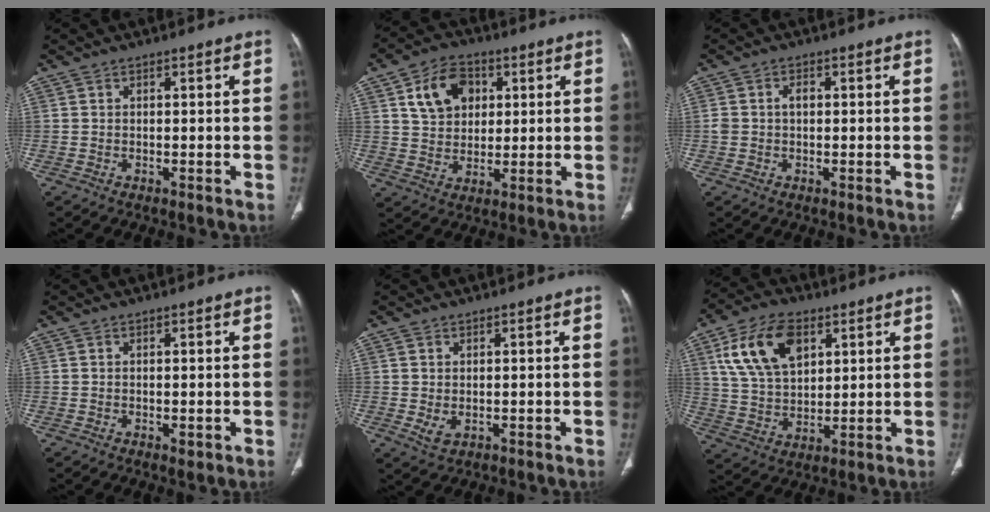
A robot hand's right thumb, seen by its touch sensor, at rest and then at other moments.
{"total": 10.7, "force": [3.7, 8.0, 6.2], "torque": [-0.077, -0.005, 0.066]}
{"total": 2.3, "force": [0.1, 1.6, 1.7], "torque": [-0.035, 0.011, 0.003]}
{"total": 1.1, "force": [-0.2, 0.5, 1.0], "torque": [-0.016, -0.005, -0.001]}
{"total": 2.4, "force": [-0.1, 1.6, 1.8], "torque": [-0.039, -0.006, 0.007]}
{"total": 14.9, "force": [6.1, 9.0, 10.2], "torque": [-0.170, -0.013, 0.120]}